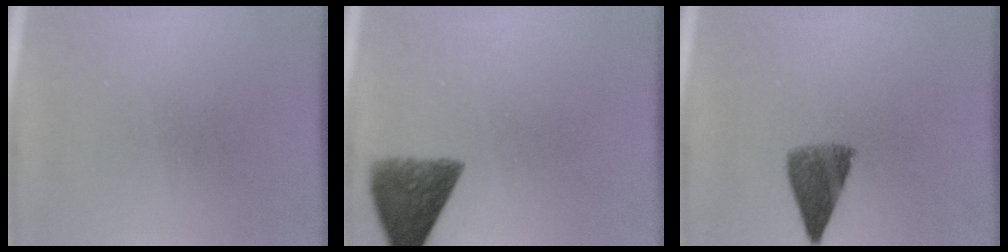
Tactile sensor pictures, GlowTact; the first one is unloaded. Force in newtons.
{"total": 8.3}
{"total": 6.7}